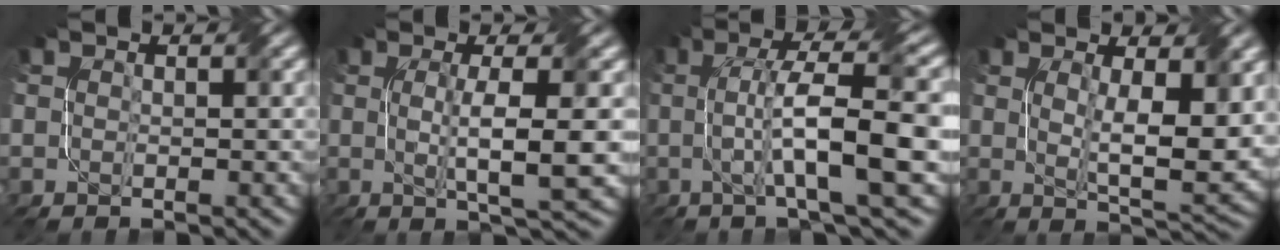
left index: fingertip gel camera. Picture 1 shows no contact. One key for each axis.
{"total": 5.8, "fx": -0.1, "fy": 0.9, "fz": 5.7, "tx": -0.096, "ty": -0.001, "tz": -0.001}
{"total": 9.8, "fx": -0.2, "fy": 1.7, "fz": 9.7, "tx": -0.144, "ty": 0.017, "tz": -0.006}
{"total": 7.2, "fx": 1.3, "fy": 2.0, "fz": 6.8, "tx": -0.116, "ty": -0.011, "tz": 0.029}